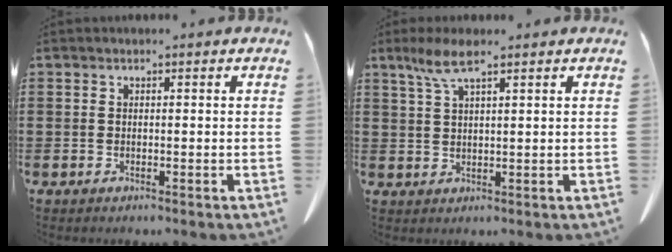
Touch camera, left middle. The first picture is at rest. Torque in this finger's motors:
{"motor_torque": [0.76, -0.06, 0.13, 0.05]}